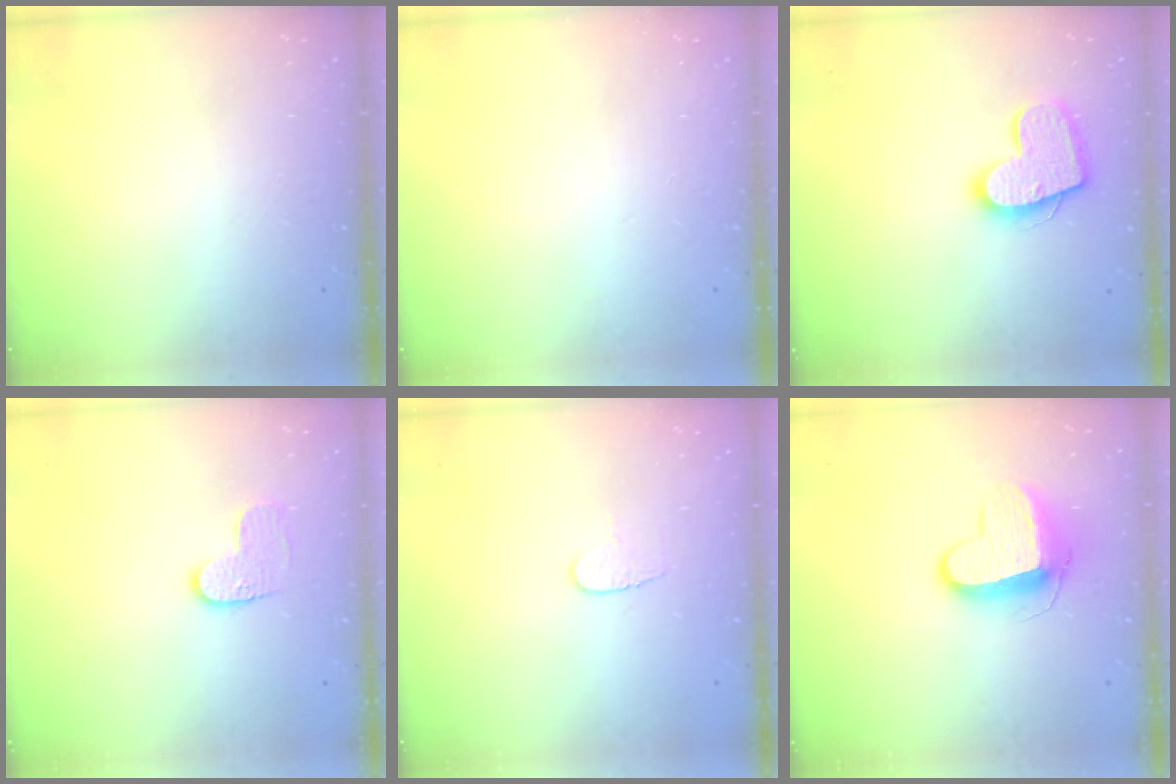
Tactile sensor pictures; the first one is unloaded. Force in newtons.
{"total": 0.0}
{"total": 15.3, "press": 15.3, "slide": 1.1}
{"total": 6.8, "press": 6.8, "slide": 0.1}
{"total": 4.3, "press": 4.2, "slide": 0.4}
{"total": 10.9, "press": 10.8, "slide": 0.6}